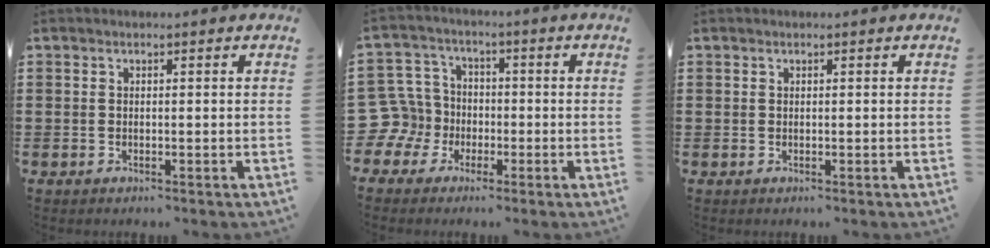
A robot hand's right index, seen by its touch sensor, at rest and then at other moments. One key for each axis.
{"total": 8.1, "fx": -1.5, "fy": 7.7, "fz": 1.9, "tx": -0.115, "ty": -0.007, "tz": -0.036}
{"total": 0.0}